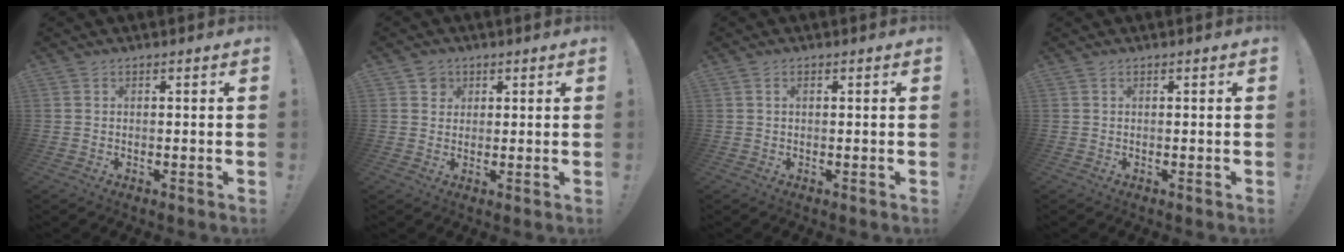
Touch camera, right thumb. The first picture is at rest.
{"total": 3.3, "force": [1.4, 3.0, 0.5], "torque": [0.004, -0.005, 0.022]}
{"total": 1.0, "force": [0.2, 0.5, 0.8], "torque": [-0.026, 0.006, 0.005]}
{"total": 0.0}